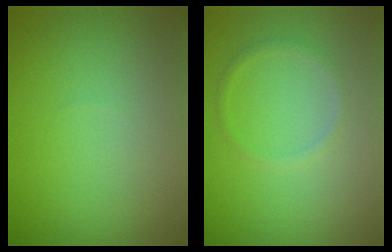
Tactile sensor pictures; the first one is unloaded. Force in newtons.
{"total": 1.0, "press": 1.0, "slide": 0.0}